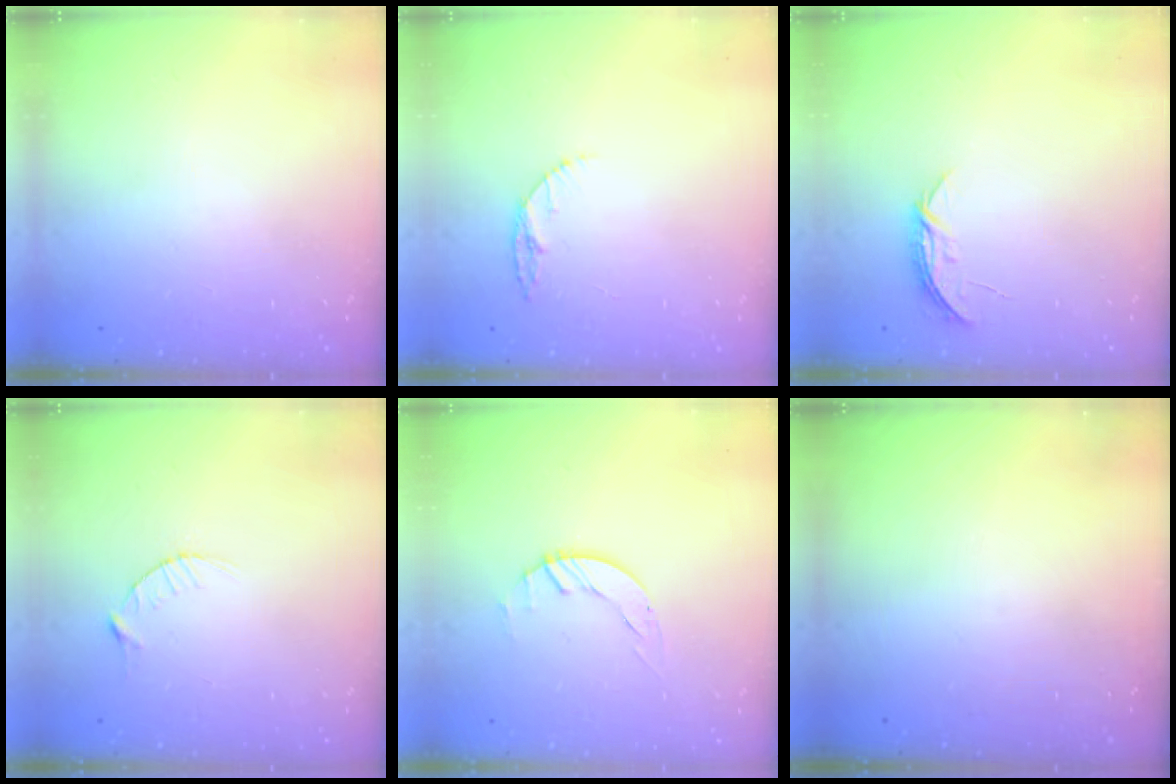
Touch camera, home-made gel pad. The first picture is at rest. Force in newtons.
{"total": 5.0, "press": 5.0, "slide": 0.5}
{"total": 4.0, "press": 4.0, "slide": 0.5}
{"total": 2.9, "press": 2.9, "slide": 0.4}
{"total": 1.5, "press": 1.4, "slide": 0.3}
{"total": 0.0}